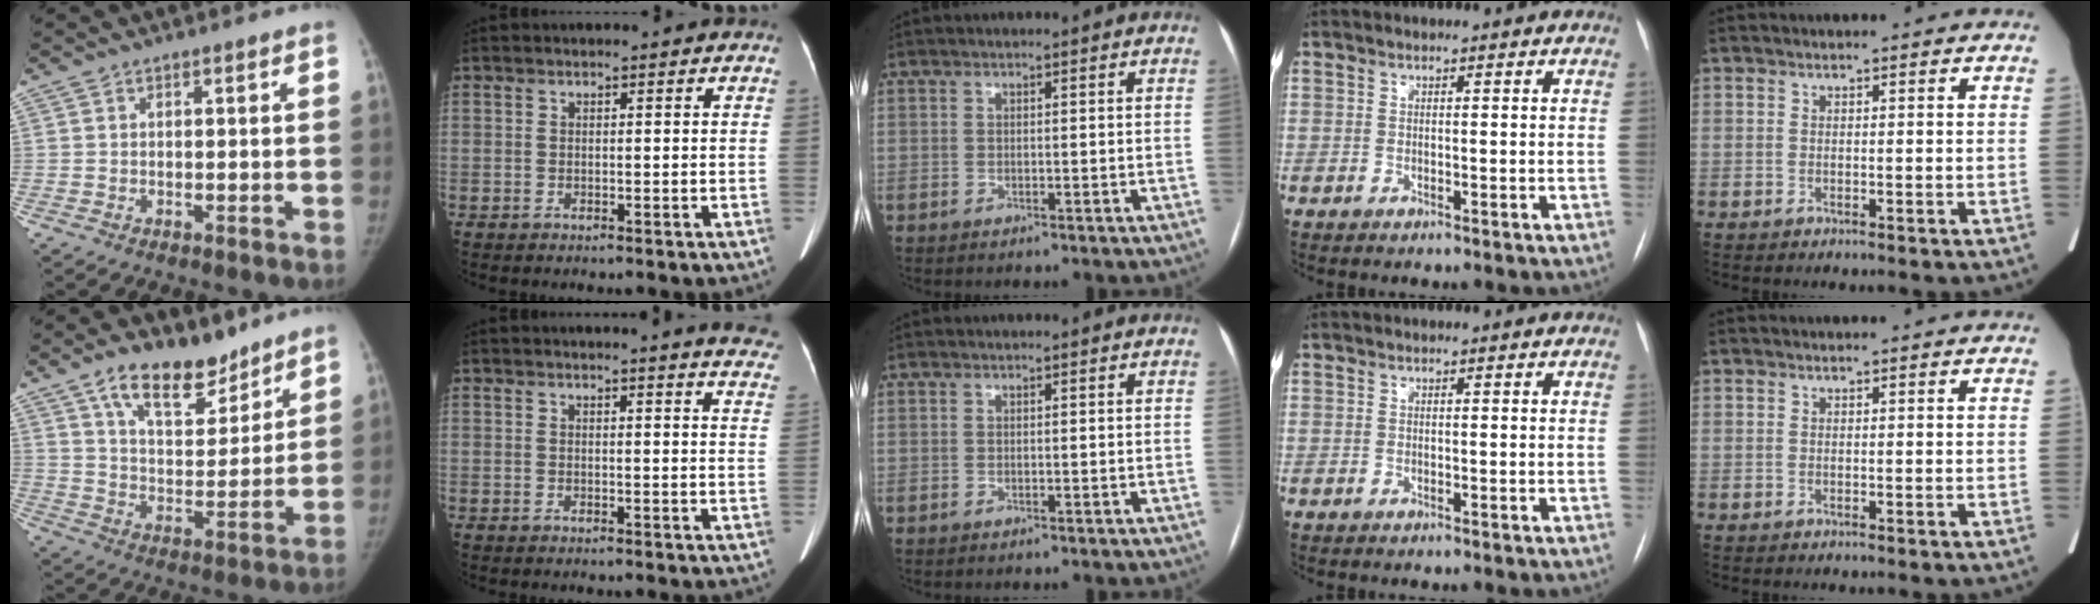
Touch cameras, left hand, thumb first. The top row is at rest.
{"thumb": {"total": 13.6, "force": [9.7, 6.4, 7.2], "torque": [-0.079, -0.062, 0.168]}, "index": {"total": 11.1, "force": [10.6, 0.7, 3.3], "torque": [-0.016, -0.062, 0.084]}}